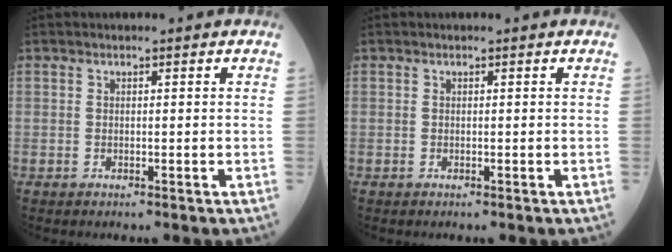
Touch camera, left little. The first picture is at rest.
{"total": 0.0}